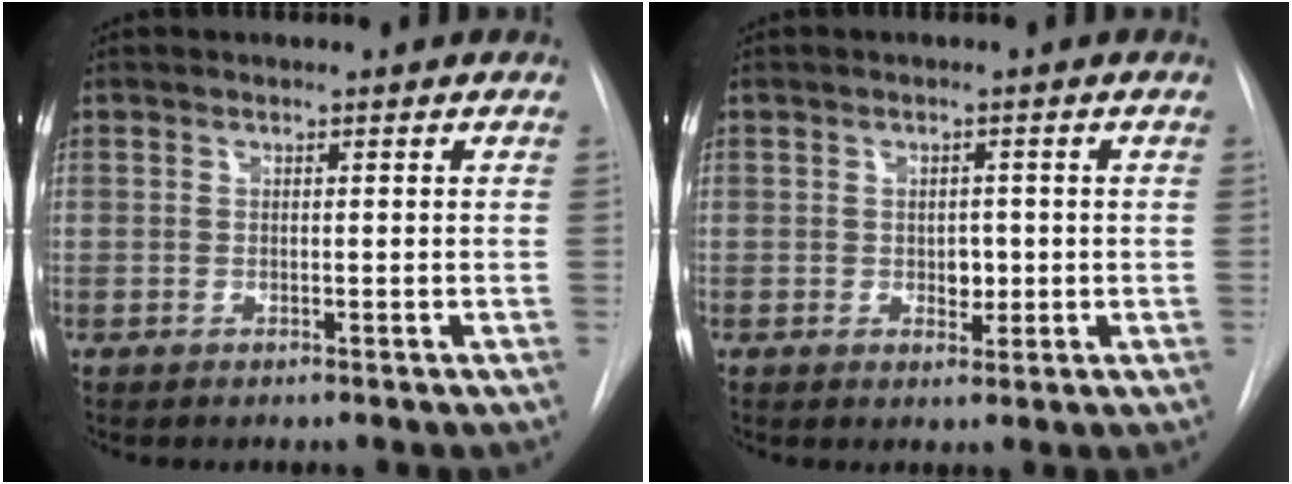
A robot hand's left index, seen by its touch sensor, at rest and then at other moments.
{"total": 2.2, "force": [-0.1, 1.6, 1.6], "torque": [-0.018, 0.000, 0.002]}